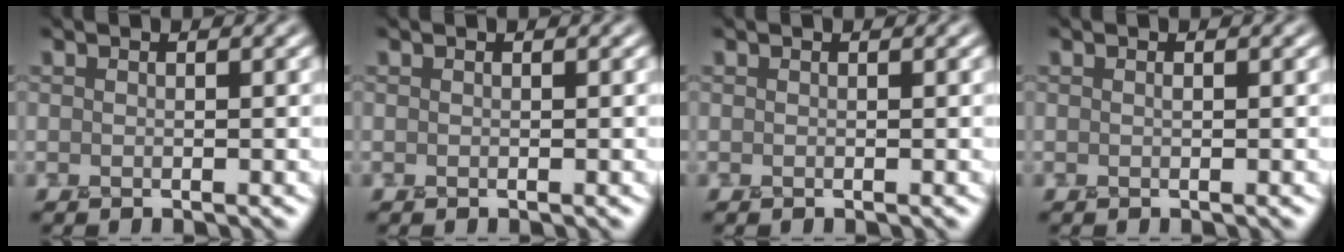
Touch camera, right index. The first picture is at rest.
{"total": 0.0}
{"total": 0.0}
{"total": 0.0}